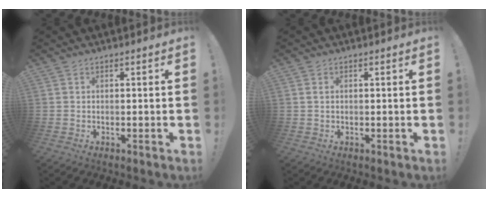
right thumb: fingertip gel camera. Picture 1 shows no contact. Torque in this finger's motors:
{"motor_torque": [0.02, -0.31, 0.29, -0.12, 0.06]}